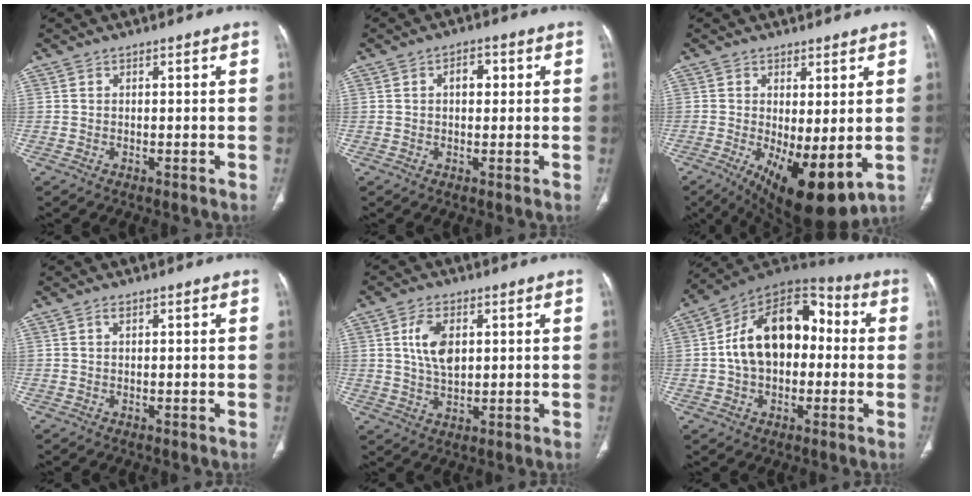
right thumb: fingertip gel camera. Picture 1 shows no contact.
{"total": 3.5, "force": [0.8, 2.2, 2.6], "torque": [-0.030, 0.006, 0.010]}
{"total": 12.7, "force": [-2.5, 4.9, 11.4], "torque": [-0.177, -0.026, -0.019]}
{"total": 0.9, "force": [0.5, 0.4, 0.6], "torque": [-0.013, 0.004, 0.008]}
{"total": 7.4, "force": [1.9, 4.3, 5.7], "torque": [-0.103, -0.007, 0.039]}
{"total": 18.8, "force": [0.7, 12.3, 14.2], "torque": [-0.204, 0.043, 0.003]}